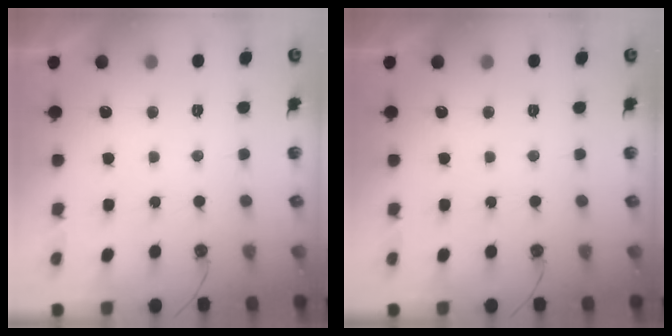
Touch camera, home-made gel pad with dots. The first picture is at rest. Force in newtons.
{"total": 0.0}